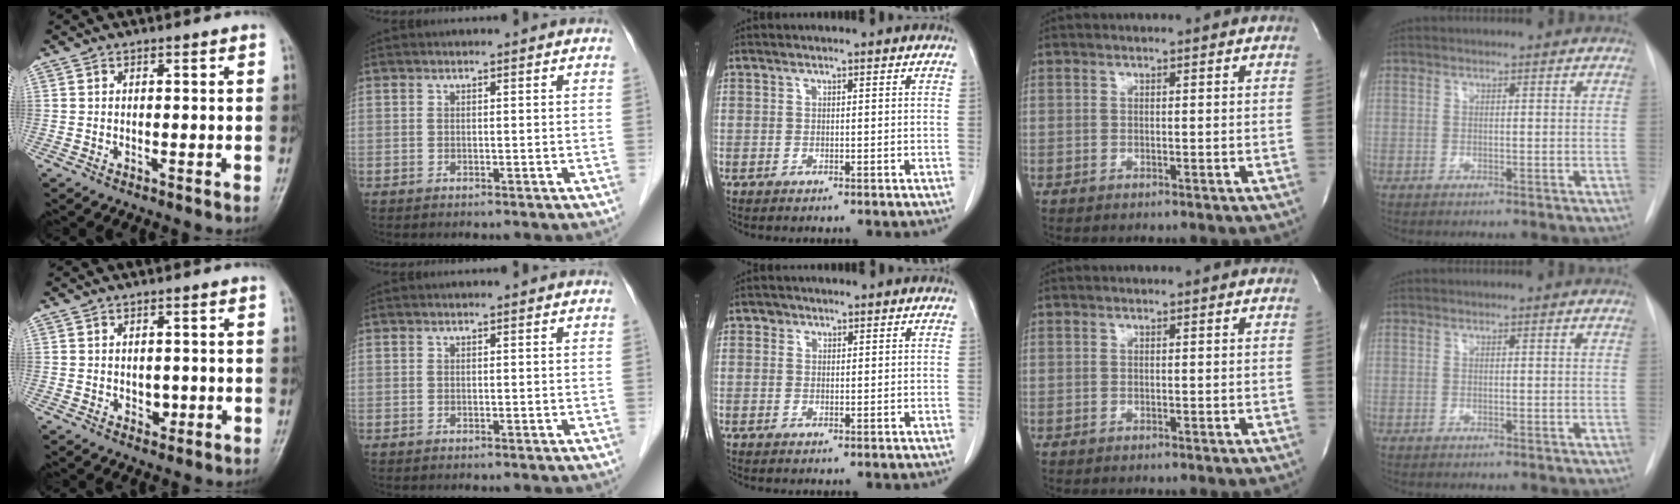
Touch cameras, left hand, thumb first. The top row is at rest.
{"thumb": {"total": 2.4, "force": [-0.3, 1.8, 1.6], "torque": [-0.008, 0.001, -0.001]}, "middle": {"total": 1.1, "force": [0.6, 0.8, 0.1], "torque": [0.005, -0.001, 0.007]}}